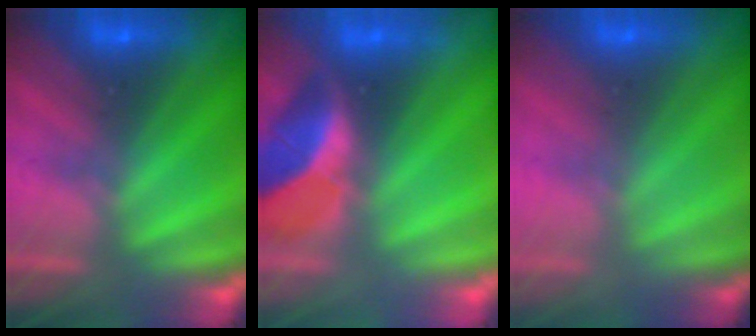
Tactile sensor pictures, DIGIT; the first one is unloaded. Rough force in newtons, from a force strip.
{"total": 2.6}
{"total": 2.9}